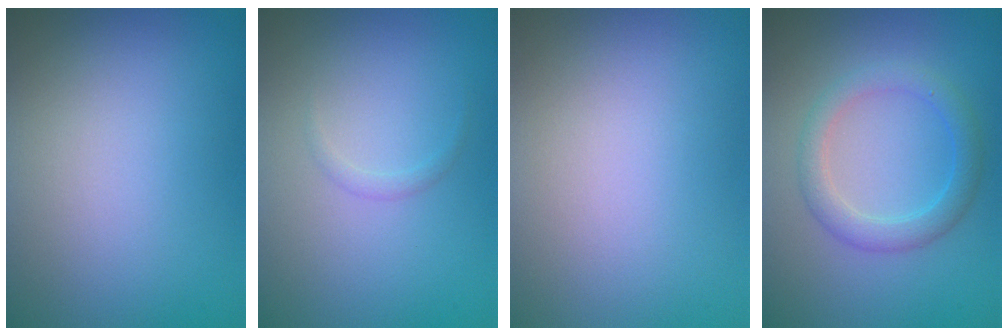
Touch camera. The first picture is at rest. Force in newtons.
{"total": 0.6, "press": 0.6, "slide": 0.1}
{"total": 0.0}
{"total": 3.0, "press": 3.0, "slide": 0.1}